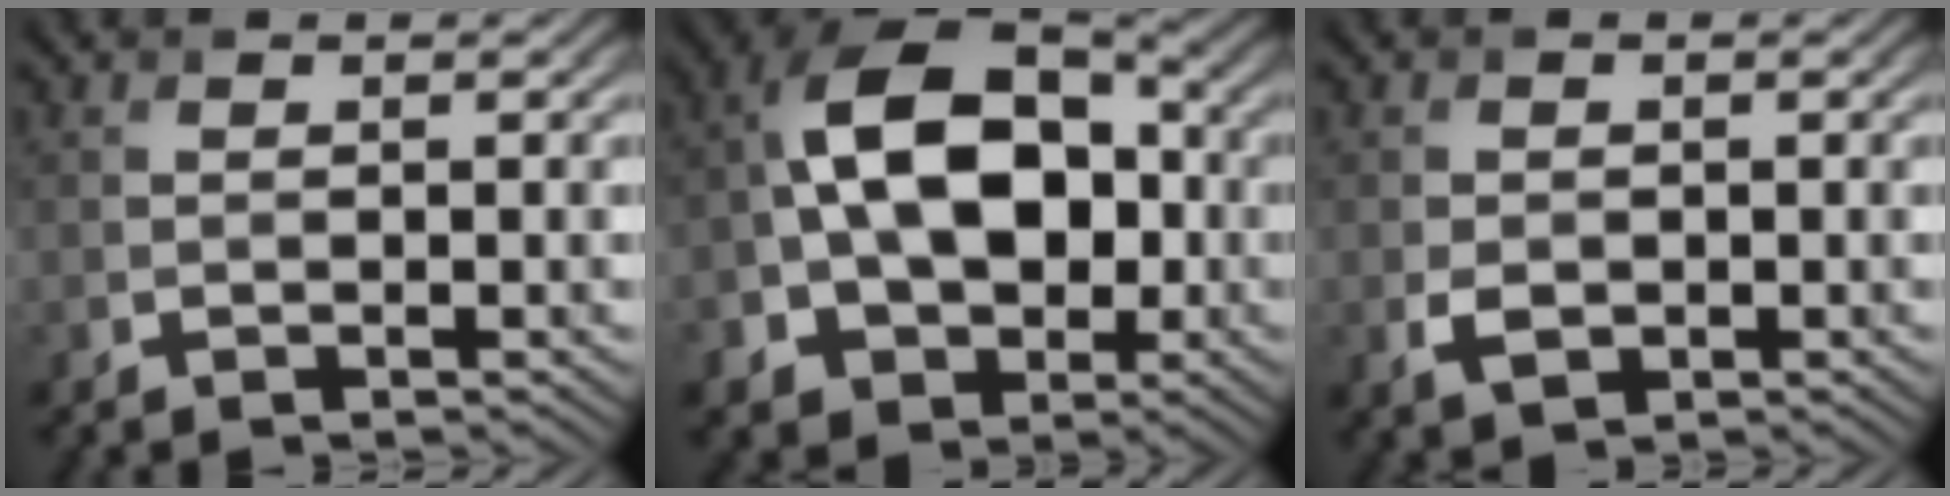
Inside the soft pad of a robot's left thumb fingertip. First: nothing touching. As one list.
[{"total": 16.6, "force": [-1.2, 11.6, 11.8], "torque": [-0.197, 0.012, -0.037]}, {"total": 2.3, "force": [-0.5, 1.7, 1.4], "torque": [-0.031, -0.007, -0.010]}]